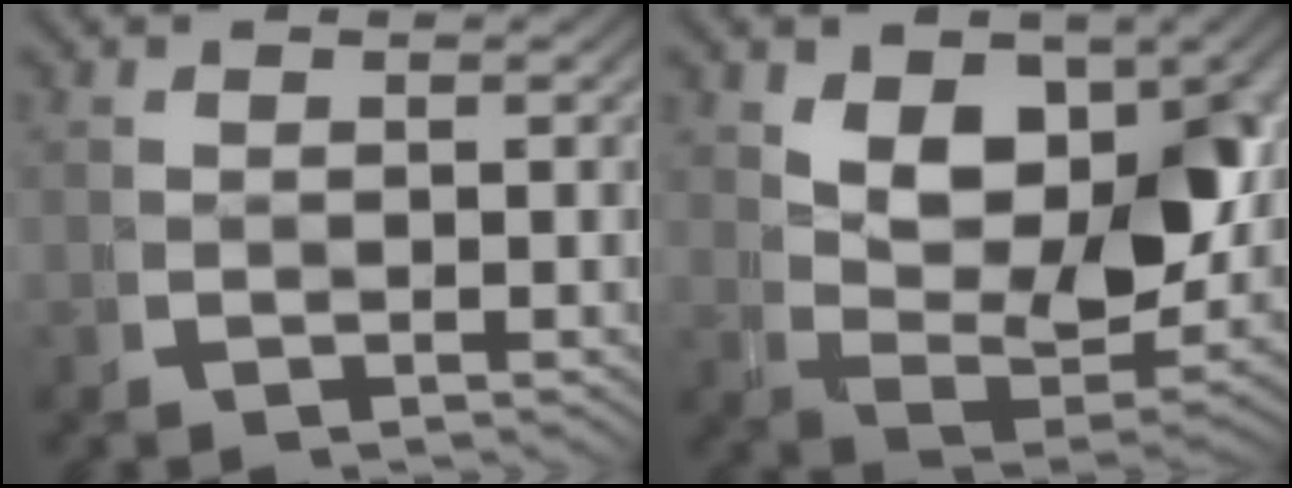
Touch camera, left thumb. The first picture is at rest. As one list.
[{"total": 8.7, "force": [1.6, 5.1, 6.9], "torque": [-0.137, -0.033, 0.042]}]